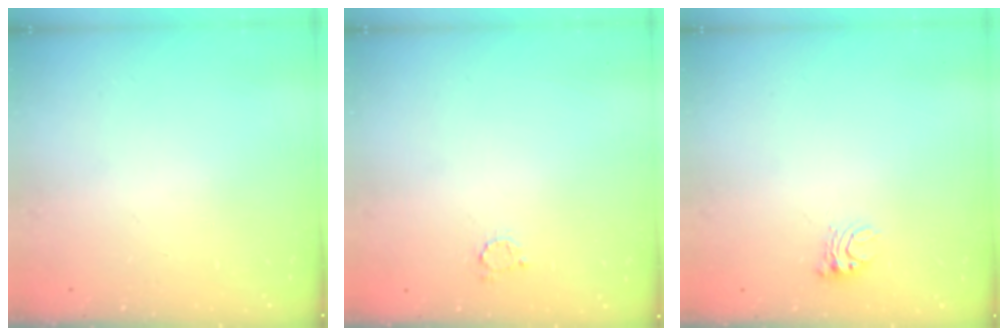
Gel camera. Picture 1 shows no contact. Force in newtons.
{"total": 2.7, "press": 2.7, "slide": 0.4}
{"total": 5.3, "press": 5.3, "slide": 0.3}